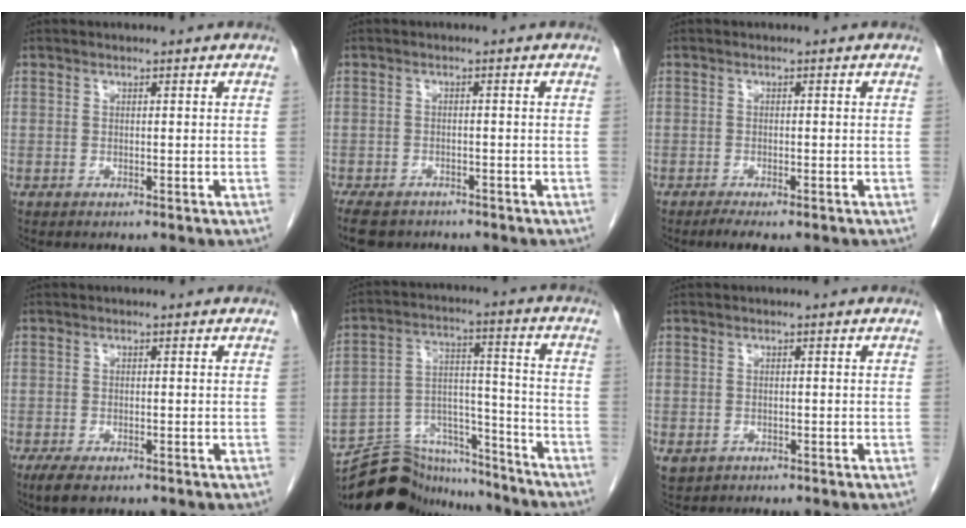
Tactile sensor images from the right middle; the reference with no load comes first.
{"total": 7.9, "force": [-6.2, 4.0, 2.9], "torque": [-0.058, -0.010, -0.094]}
{"total": 3.2, "force": [-2.4, 0.7, 1.9], "torque": [-0.031, -0.010, -0.033]}
{"total": 3.3, "force": [-2.1, 1.3, 2.2], "torque": [-0.047, -0.007, -0.030]}
{"total": 14.1, "force": [-13.6, 3.4, 1.0], "torque": [-0.016, 0.042, -0.218]}
{"total": 2.4, "force": [-1.3, 1.9, 0.7], "torque": [-0.018, -0.002, -0.014]}